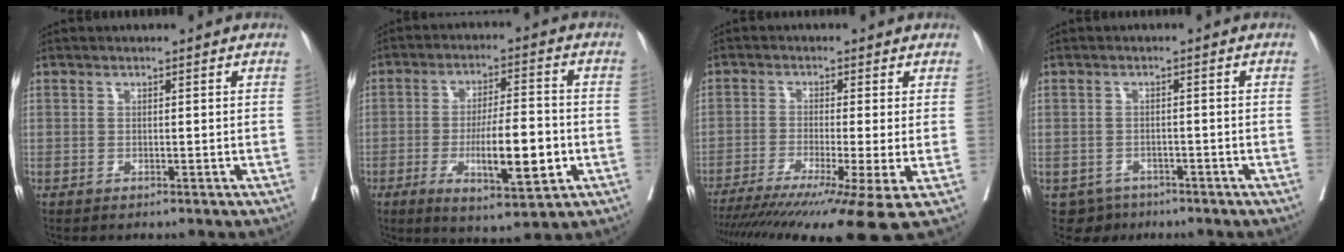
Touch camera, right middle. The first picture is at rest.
{"total": 11.8, "force": [-3.4, 2.4, 11.0], "torque": [-0.187, -0.010, -0.050]}
{"total": 14.9, "force": [-10.4, -0.9, 10.7], "torque": [-0.142, -0.037, -0.163]}
{"total": 3.4, "force": [-2.4, 2.4, 0.0], "torque": [0.004, 0.005, -0.035]}